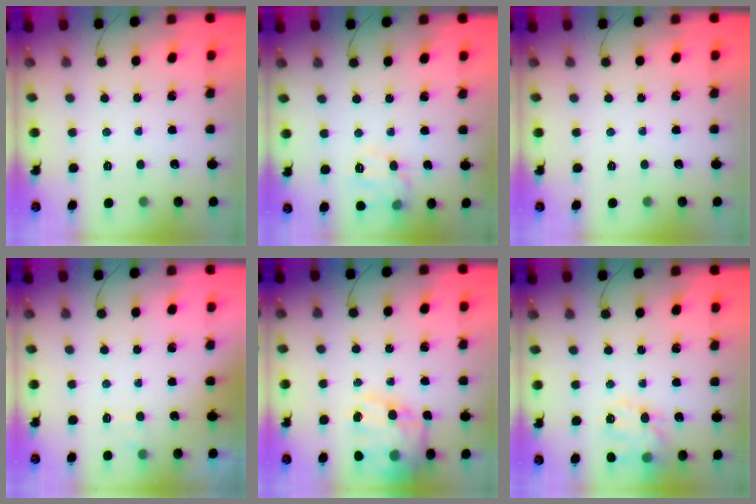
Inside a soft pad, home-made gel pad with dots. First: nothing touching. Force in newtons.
{"total": 9.9, "press": 9.8, "slide": 0.6}
{"total": 0.0}
{"total": 1.4, "press": 1.0, "slide": 1.0}
{"total": 16.8, "press": 16.5, "slide": 3.4}
{"total": 14.6, "press": 14.4, "slide": 2.1}